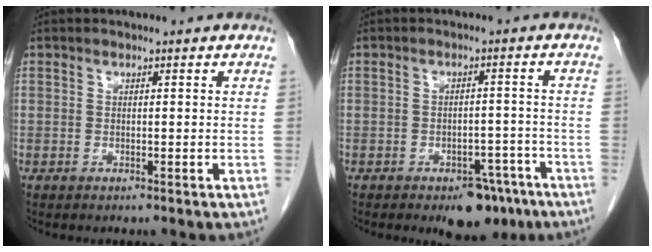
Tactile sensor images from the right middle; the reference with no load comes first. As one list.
[{"total": 6.3, "force": [-4.2, 3.2, 3.5], "torque": [-0.037, 0.008, -0.053]}]